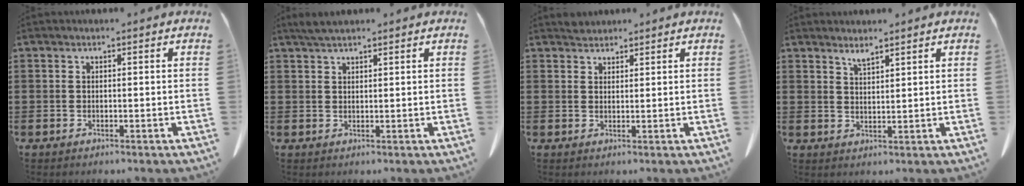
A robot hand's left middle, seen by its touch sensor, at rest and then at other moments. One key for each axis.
{"total": 1.9, "fx": 1.6, "fy": 0.3, "fz": 1.0, "tx": -0.023, "ty": 0.002, "tz": 0.029}
{"total": 1.4, "fx": 1.3, "fy": 0.5, "fz": -0.1, "tx": -0.001, "ty": 0.001, "tz": 0.026}
{"total": 2.4, "fx": 2.3, "fy": -0.1, "fz": 0.8, "tx": -0.019, "ty": -0.006, "tz": 0.044}